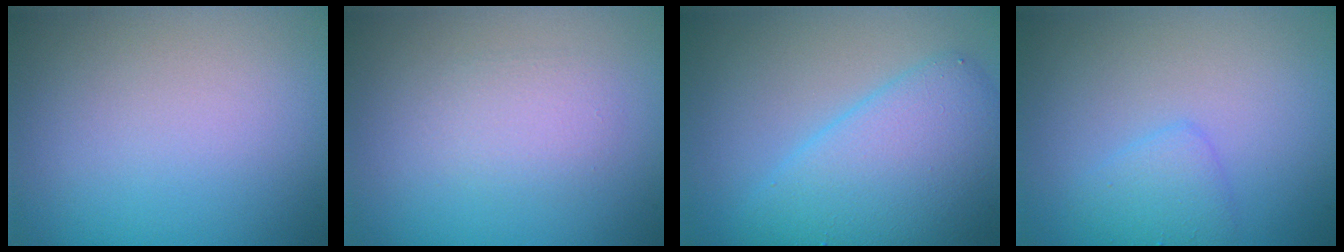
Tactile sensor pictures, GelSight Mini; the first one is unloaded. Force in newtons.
{"total": 1.7, "press": 1.7, "slide": 0.1}
{"total": 6.0, "press": 6.0, "slide": 0.2}
{"total": 1.7, "press": 1.7, "slide": 0.0}